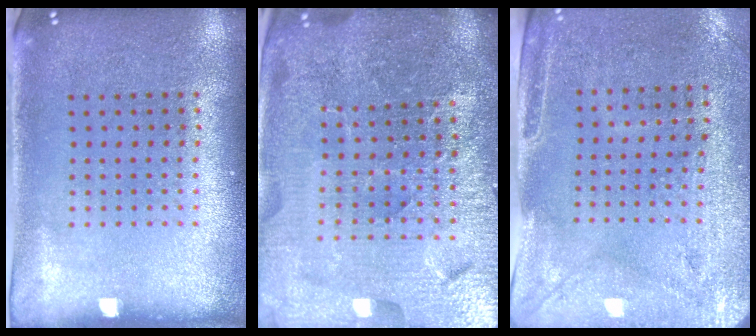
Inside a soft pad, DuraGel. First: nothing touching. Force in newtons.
{"total": 5.8, "press": 5.2, "slide": 2.5}
{"total": 2.9, "press": 2.5, "slide": 1.5}